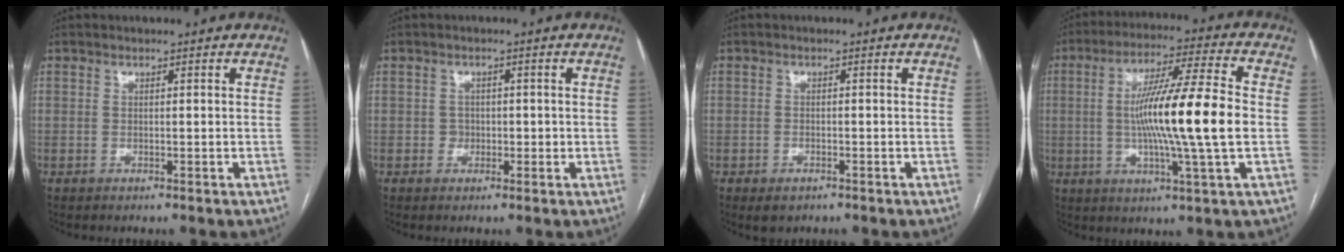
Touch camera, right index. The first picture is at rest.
{"total": 1.7, "force": [-0.4, 1.6, 0.5], "torque": [-0.004, 0.007, -0.004]}
{"total": 2.0, "force": [-1.3, 1.2, 1.0], "torque": [-0.020, -0.002, -0.009]}
{"total": 15.5, "force": [-0.6, -0.4, 15.5], "torque": [-0.271, 0.000, -0.016]}